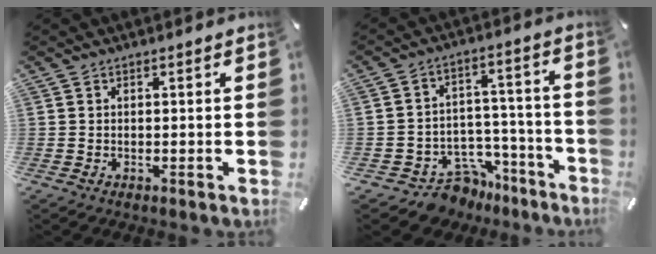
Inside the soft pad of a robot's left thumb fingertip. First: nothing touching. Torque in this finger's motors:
{"motor_torque": [-0.30, 1.26, -0.12, 0.50, 0.06]}